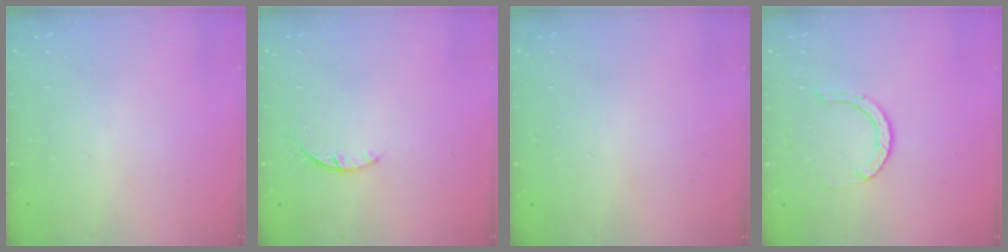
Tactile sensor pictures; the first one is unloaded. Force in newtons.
{"total": 1.2, "press": 1.2, "slide": 0.3}
{"total": 2.7, "press": 2.7, "slide": 0.2}
{"total": 0.9, "press": 0.9, "slide": 0.1}